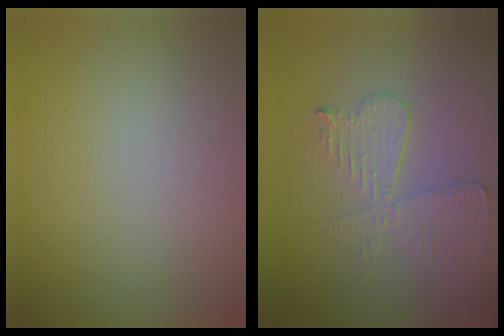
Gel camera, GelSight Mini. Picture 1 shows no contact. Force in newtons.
{"total": 4.4, "press": 3.8, "slide": 2.1}